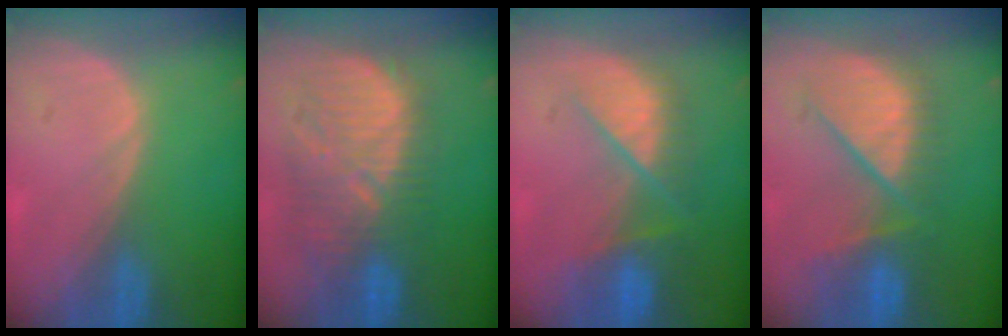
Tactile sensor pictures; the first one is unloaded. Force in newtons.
{"total": 11.4, "press": 11.0, "slide": 3.3}
{"total": 8.7, "press": 7.6, "slide": 4.3}
{"total": 9.1, "press": 8.9, "slide": 2.0}